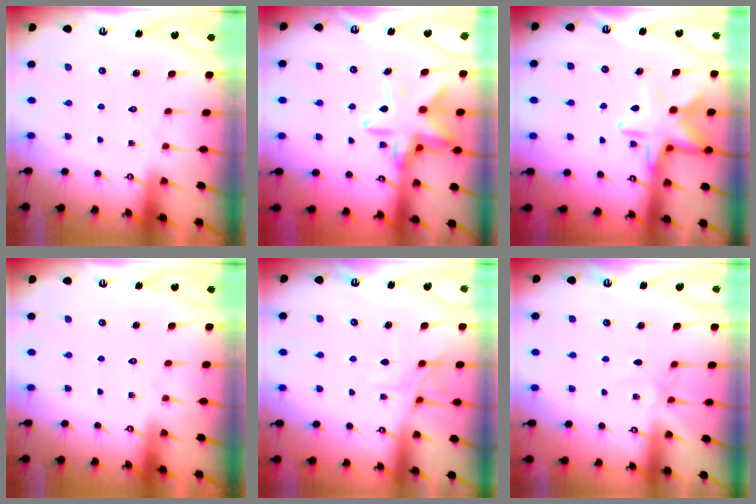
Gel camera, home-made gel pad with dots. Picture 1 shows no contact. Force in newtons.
{"total": 15.6, "press": 15.5, "slide": 1.3}
{"total": 12.8, "press": 12.7, "slide": 1.1}
{"total": 0.0}
{"total": 7.1, "press": 7.0, "slide": 0.6}
{"total": 2.4, "press": 2.4, "slide": 0.5}